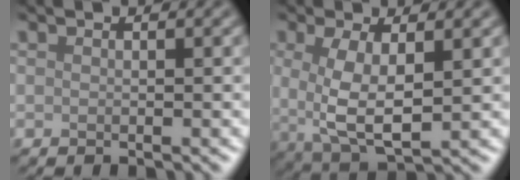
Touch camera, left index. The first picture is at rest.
{"total": 5.6, "force": [0.5, 2.4, 5.0], "torque": [-0.107, -0.006, 0.014]}